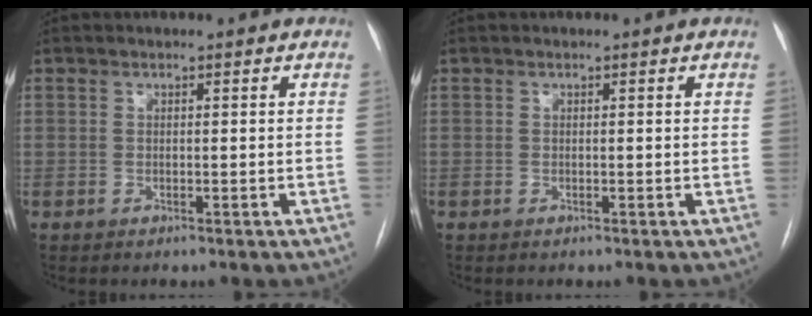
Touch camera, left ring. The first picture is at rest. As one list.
[{"total": 0.0}]